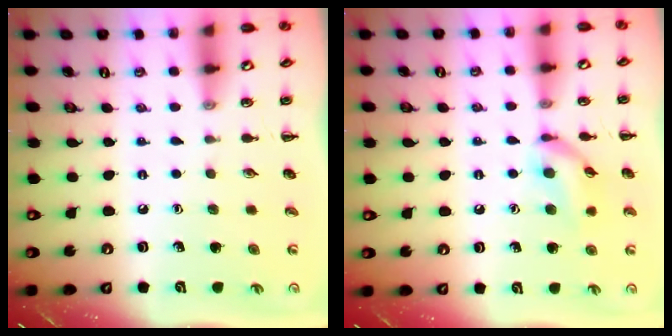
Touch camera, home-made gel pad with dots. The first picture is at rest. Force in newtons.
{"total": 11.1, "press": 10.9, "slide": 1.6}